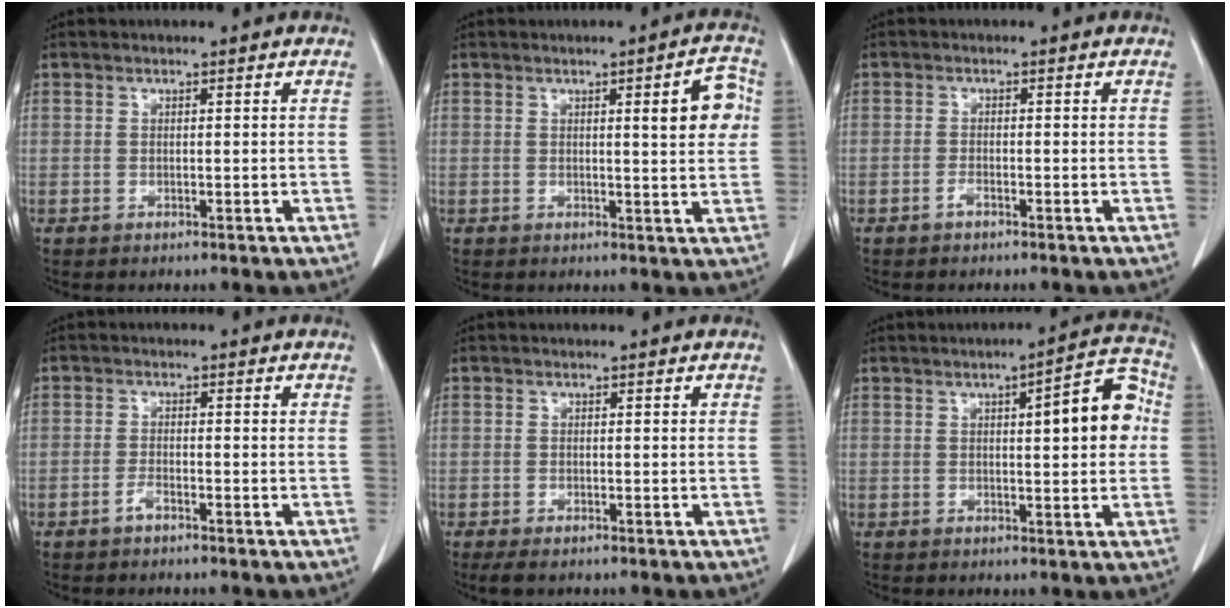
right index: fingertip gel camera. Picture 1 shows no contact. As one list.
[{"total": 6.0, "force": [1.5, 1.0, 5.7], "torque": [-0.069, 0.006, 0.018]}, {"total": 0.9, "force": [-0.7, 0.2, 0.6], "torque": [-0.010, 0.002, -0.012]}, {"total": 1.5, "force": [-1.1, 0.4, 0.9], "torque": [-0.018, 0.002, -0.019]}, {"total": 1.7, "force": [-1.1, 0.6, 1.1], "torque": [-0.022, -0.005, -0.015]}, {"total": 9.0, "force": [1.5, 2.2, 8.6], "torque": [-0.104, 0.023, 0.018]}]